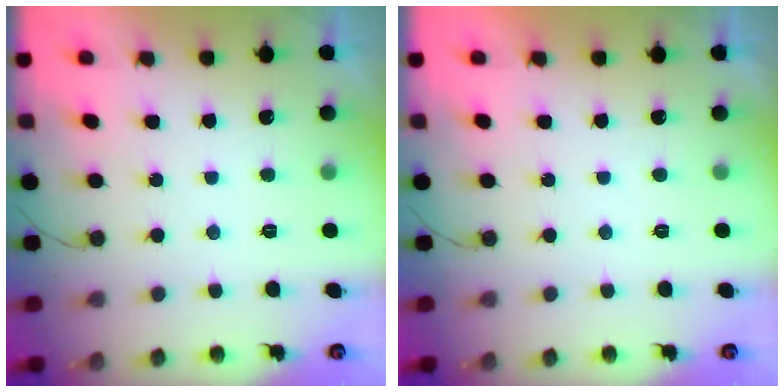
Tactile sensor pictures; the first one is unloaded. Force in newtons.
{"total": 1.6, "press": 1.6, "slide": 0.0}